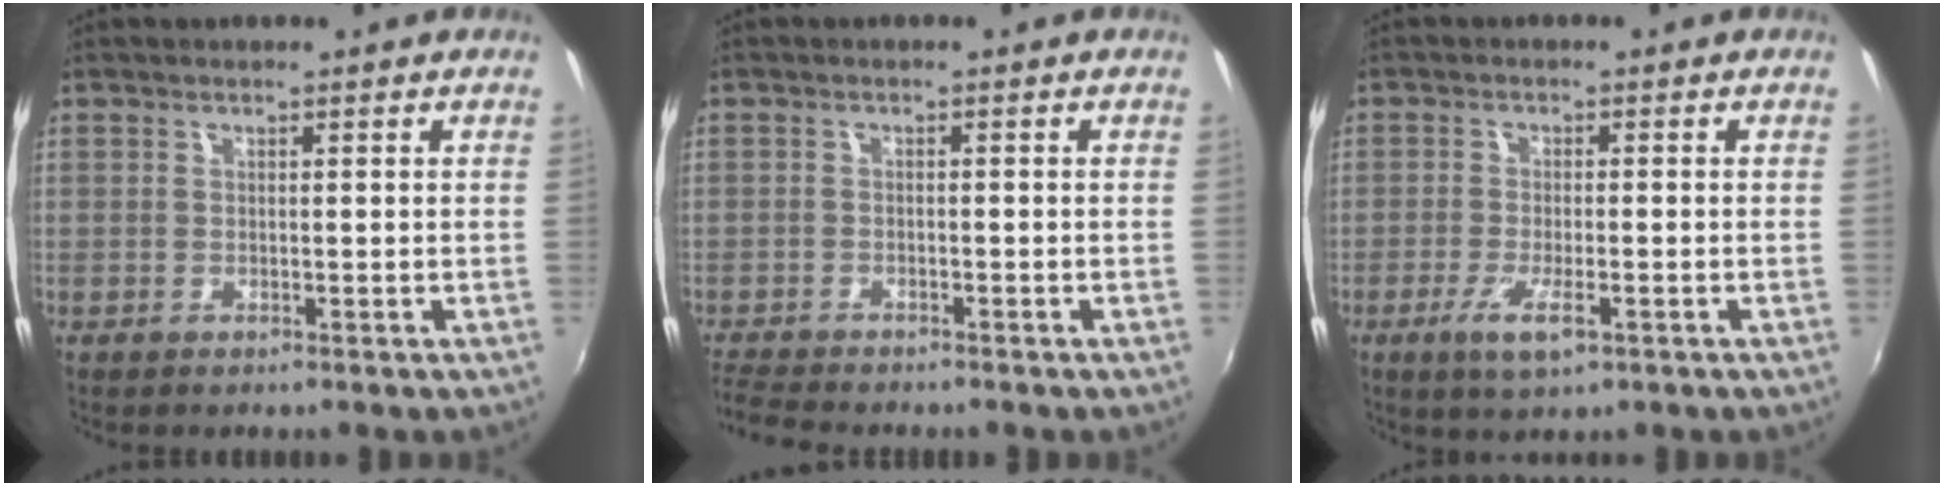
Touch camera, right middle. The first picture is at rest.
{"total": 5.5, "force": [-5.1, 0.7, 1.7], "torque": [-0.056, -0.025, -0.095]}
{"total": 5.6, "force": [-2.8, 1.4, 4.7], "torque": [-0.101, -0.015, -0.050]}